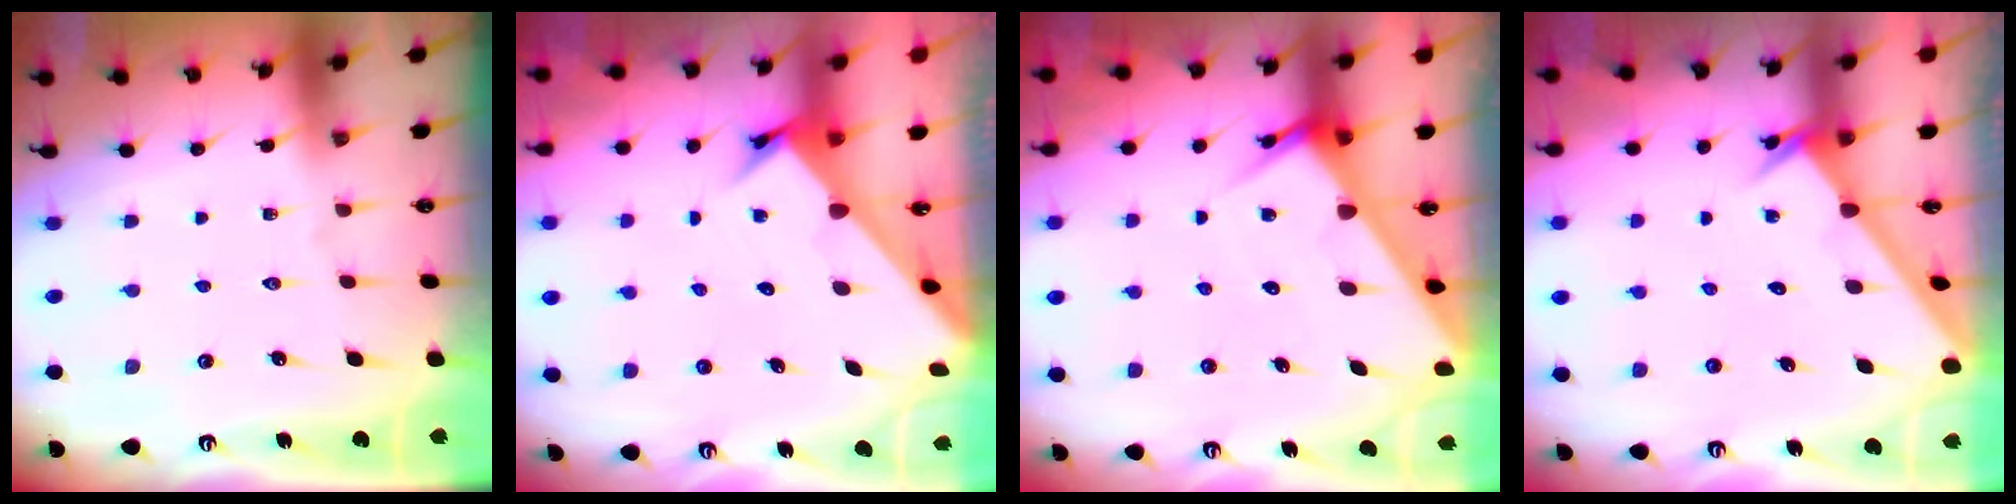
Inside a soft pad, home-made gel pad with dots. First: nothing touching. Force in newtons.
{"total": 2.6, "press": 2.6, "slide": 0.2}
{"total": 4.7, "press": 4.7, "slide": 0.3}
{"total": 2.6, "press": 2.6, "slide": 0.1}